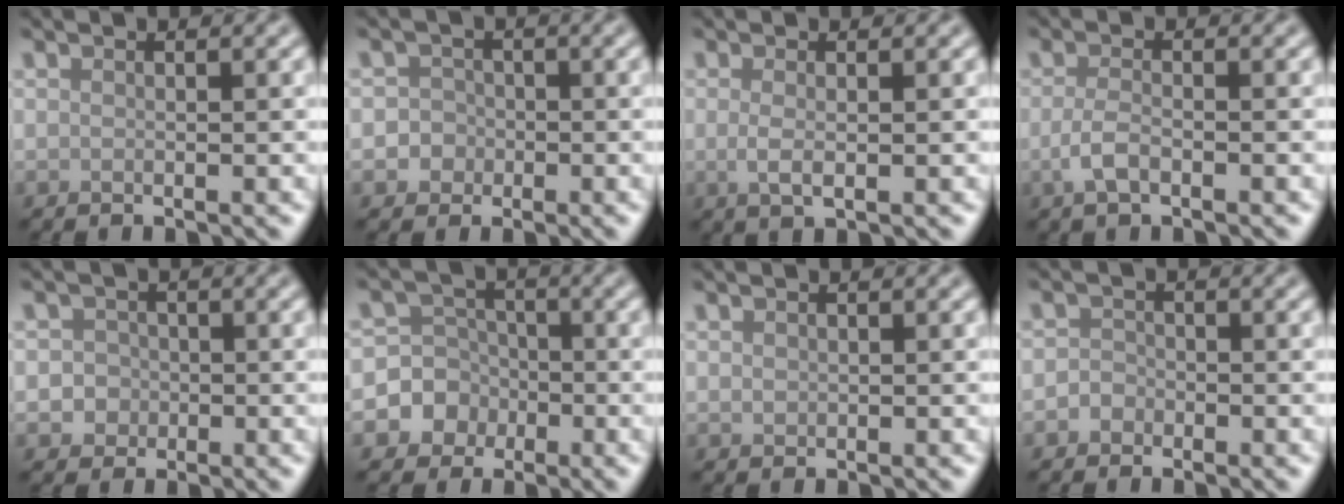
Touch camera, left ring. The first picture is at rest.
{"total": 2.4, "force": [-0.6, 2.3, 0.4], "torque": [0.022, 0.005, -0.023]}
{"total": 1.7, "force": [0.0, 0.6, 1.6], "torque": [-0.032, -0.004, 0.000]}
{"total": 2.0, "force": [-0.8, 0.8, 1.7], "torque": [-0.037, -0.002, -0.020]}
{"total": 2.3, "force": [-0.4, 2.2, 0.6], "torque": [0.015, 0.002, -0.019]}
{"total": 6.5, "force": [-2.1, 6.1, 0.7], "torque": [-0.001, 0.010, -0.062]}
{"total": 0.6, "force": [0.2, 0.5, 0.2], "torque": [-0.003, -0.001, 0.005]}
{"total": 1.2, "force": [-0.6, 1.0, 0.2], "torque": [0.003, 0.002, -0.014]}